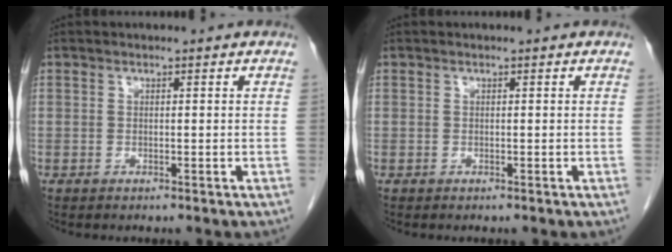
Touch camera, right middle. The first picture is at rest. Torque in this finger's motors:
{"motor_torque": [0.10, -0.13, -0.02, 0.00]}